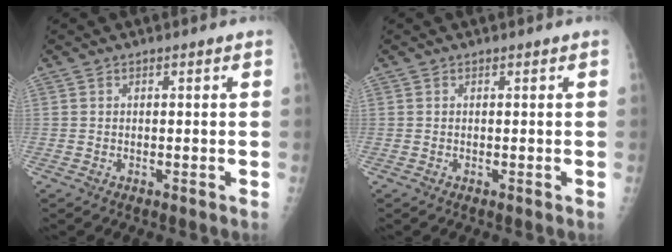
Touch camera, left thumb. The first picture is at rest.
{"total": 0.0}